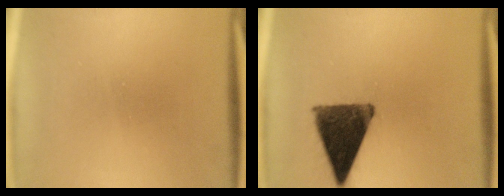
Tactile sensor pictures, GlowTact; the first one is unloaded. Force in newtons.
{"total": 12.8}